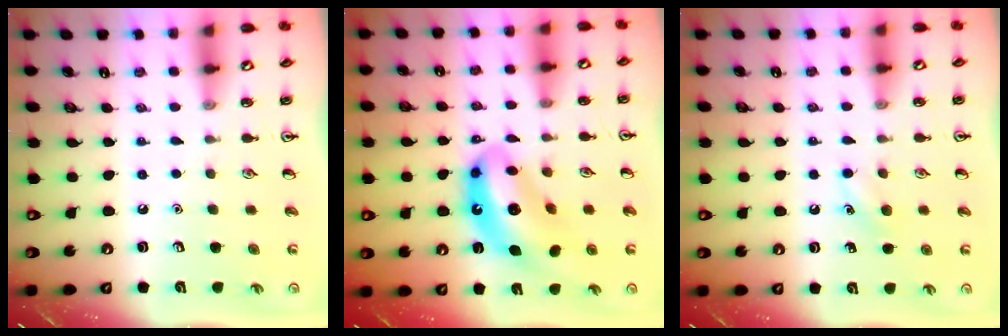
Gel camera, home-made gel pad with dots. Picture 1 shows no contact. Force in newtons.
{"total": 13.4, "press": 12.6, "slide": 4.6}
{"total": 5.8, "press": 5.7, "slide": 1.4}